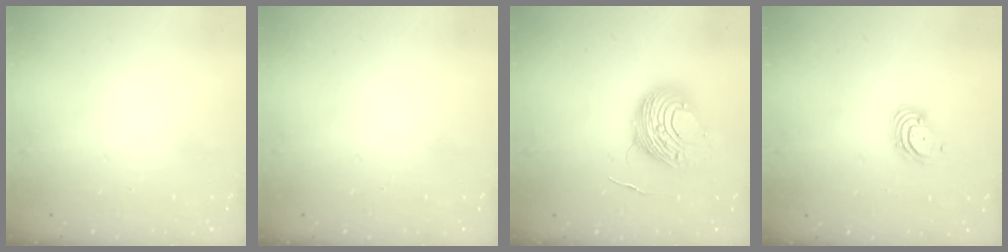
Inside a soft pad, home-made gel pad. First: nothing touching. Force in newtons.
{"total": 0.0}
{"total": 10.8, "press": 10.8, "slide": 1.1}
{"total": 3.7, "press": 3.7, "slide": 0.1}